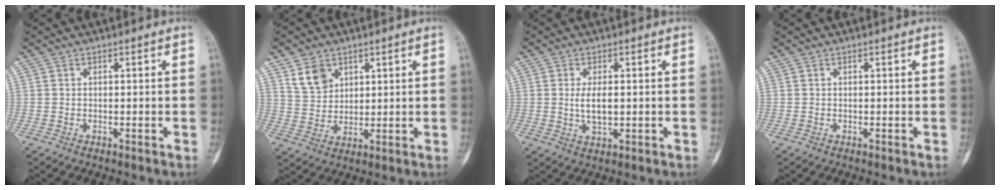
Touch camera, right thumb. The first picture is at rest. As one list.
[{"total": 6.3, "force": [3.6, 4.5, 2.5], "torque": [-0.026, -0.020, 0.076]}, {"total": 4.2, "force": [0.1, 2.0, 3.7], "torque": [-0.065, -0.007, 0.006]}, {"total": 0.0}]